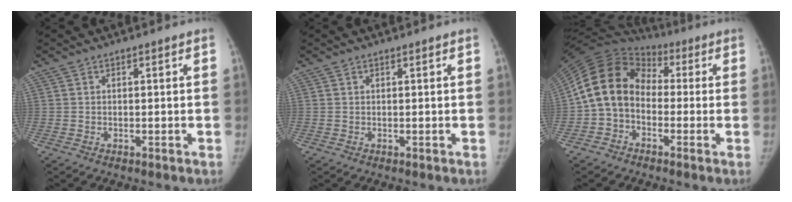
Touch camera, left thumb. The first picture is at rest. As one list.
[{"total": 0.0}, {"total": 14.0, "force": [-1.5, 10.9, 8.7], "torque": [-0.152, 0.046, -0.045]}]